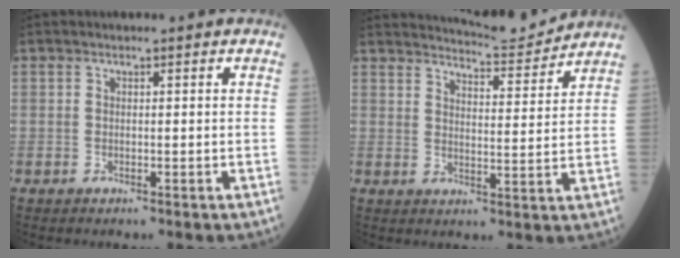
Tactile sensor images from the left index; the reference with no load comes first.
{"total": 8.3, "force": [8.2, -0.4, 0.6], "torque": [-0.019, -0.009, 0.117]}